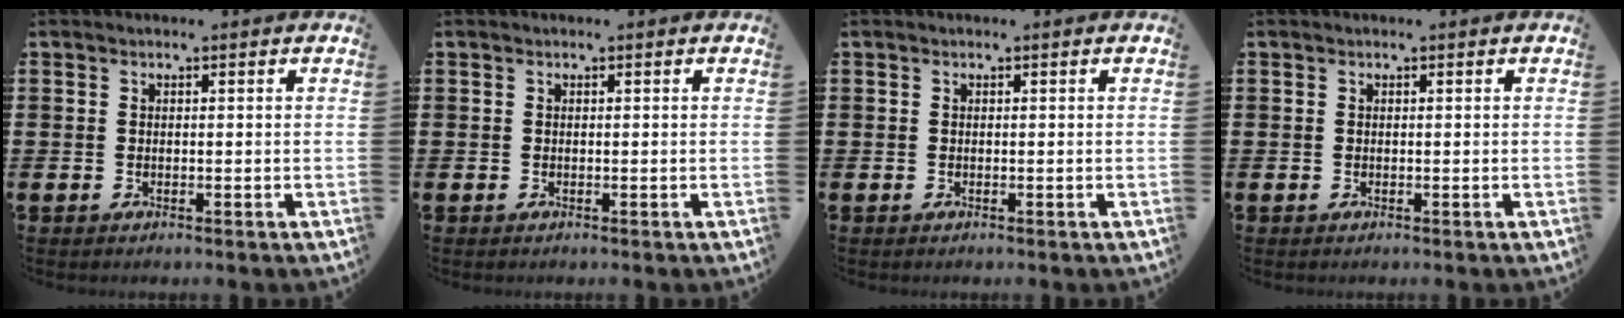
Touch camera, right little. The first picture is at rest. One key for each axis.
{"total": 0.0}
{"total": 0.0}
{"total": 0.0}